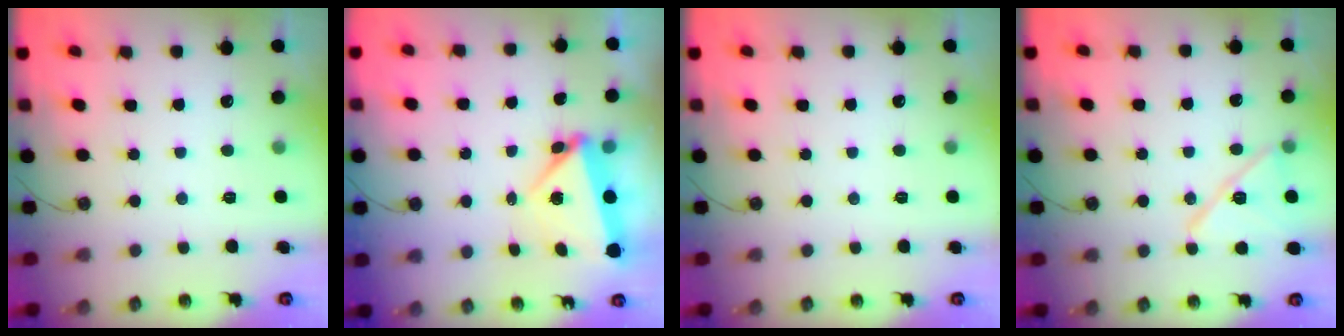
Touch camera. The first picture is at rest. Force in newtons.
{"total": 5.6, "press": 5.6, "slide": 0.8}
{"total": 0.0}
{"total": 13.1, "press": 13.1, "slide": 0.7}